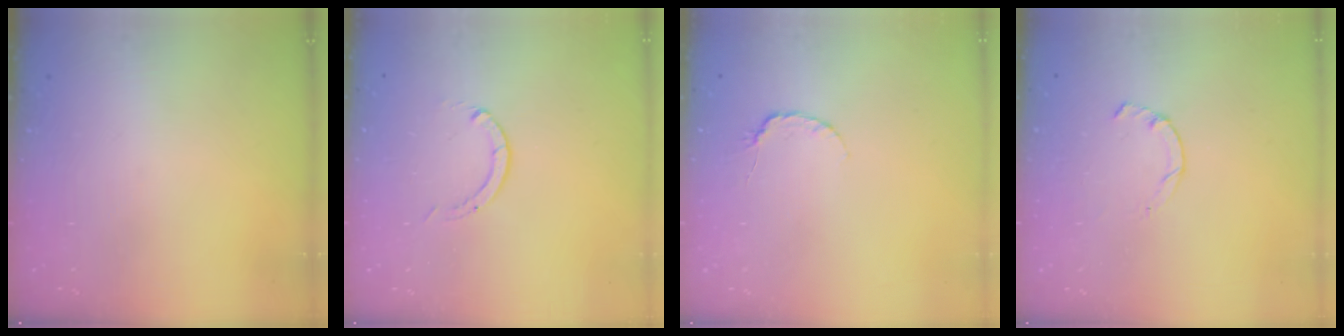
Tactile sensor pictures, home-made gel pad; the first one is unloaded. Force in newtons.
{"total": 0.0}
{"total": 3.7, "press": 3.6, "slide": 0.5}
{"total": 1.7, "press": 1.6, "slide": 0.4}